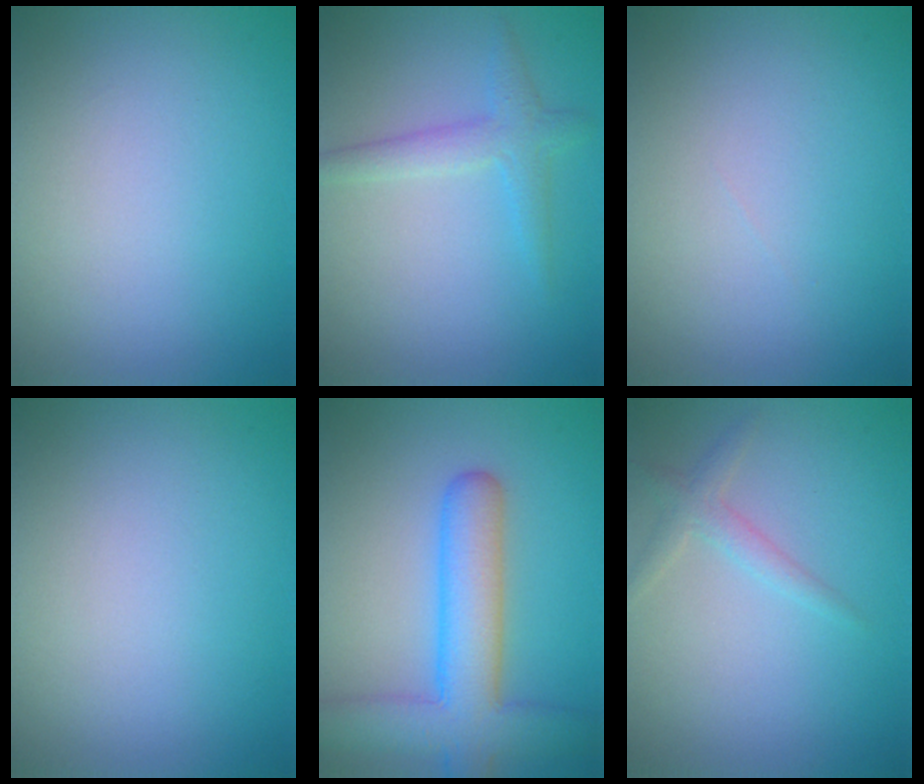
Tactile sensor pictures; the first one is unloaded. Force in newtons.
{"total": 2.3, "press": 2.3, "slide": 0.1}
{"total": 0.0}
{"total": 0.0}
{"total": 7.4, "press": 7.4, "slide": 0.4}
{"total": 1.6, "press": 1.6, "slide": 0.0}